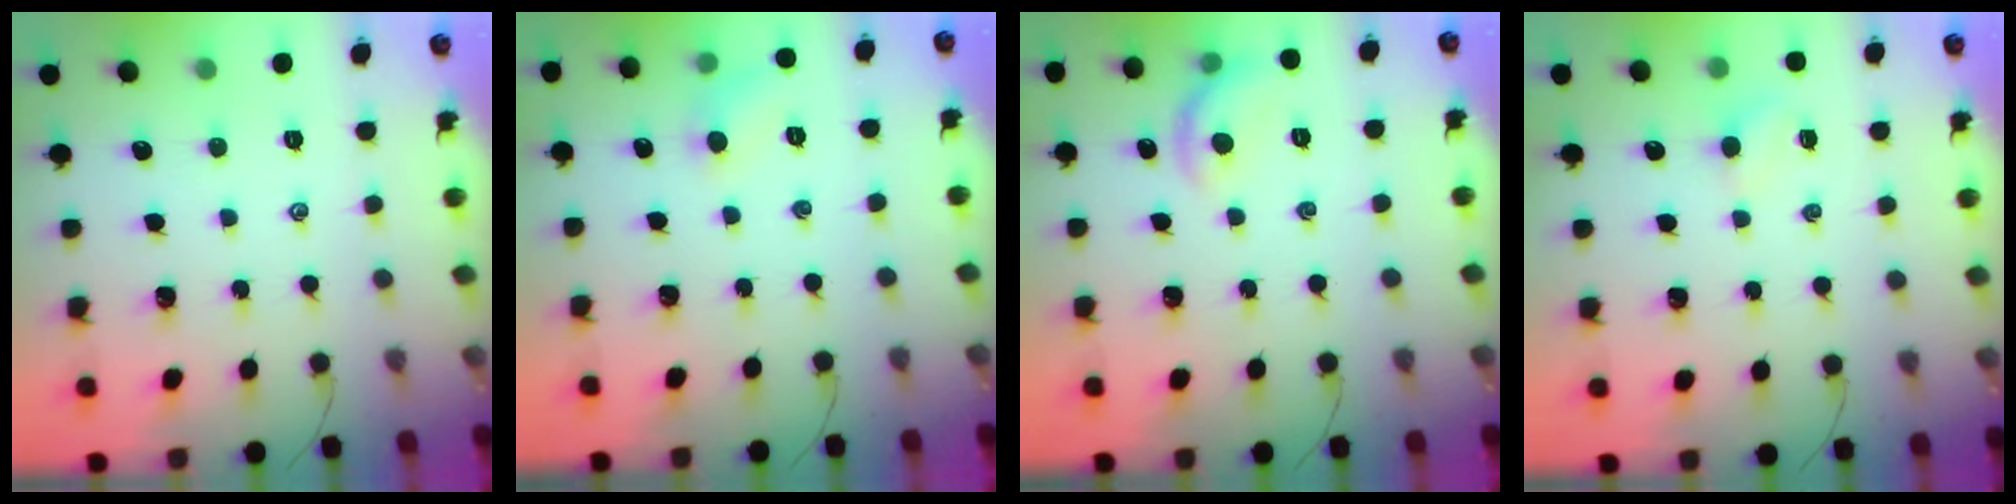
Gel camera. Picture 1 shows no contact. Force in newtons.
{"total": 5.5, "press": 5.3, "slide": 1.4}
{"total": 8.8, "press": 8.7, "slide": 0.4}
{"total": 2.8, "press": 2.6, "slide": 1.0}